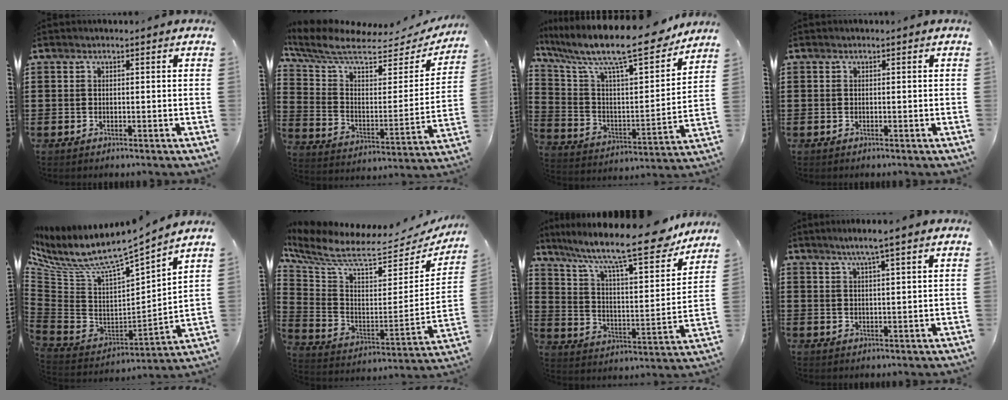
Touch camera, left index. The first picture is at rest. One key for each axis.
{"total": 8.6, "fx": 7.0, "fy": 2.0, "fz": 4.7, "tx": -0.128, "ty": -0.052, "tz": 0.116}
{"total": 13.2, "fx": 10.8, "fy": 2.0, "fz": 7.3, "tx": -0.167, "ty": -0.076, "tz": 0.176}
{"total": 0.0}
{"total": 7.4, "fx": 5.6, "fy": 1.6, "fz": 4.7, "tx": -0.113, "ty": -0.051, "tz": 0.089}
{"total": 7.2, "fx": 6.3, "fy": 1.0, "fz": 3.3, "tx": -0.100, "ty": -0.068, "tz": 0.102}
{"total": 15.2, "fx": 12.0, "fy": 2.4, "fz": 9.0, "tx": -0.178, "ty": -0.076, "tz": 0.196}
{"total": 3.7, "fx": 2.7, "fy": -0.5, "fz": 2.6, "tx": -0.055, "ty": -0.001, "tz": 0.045}